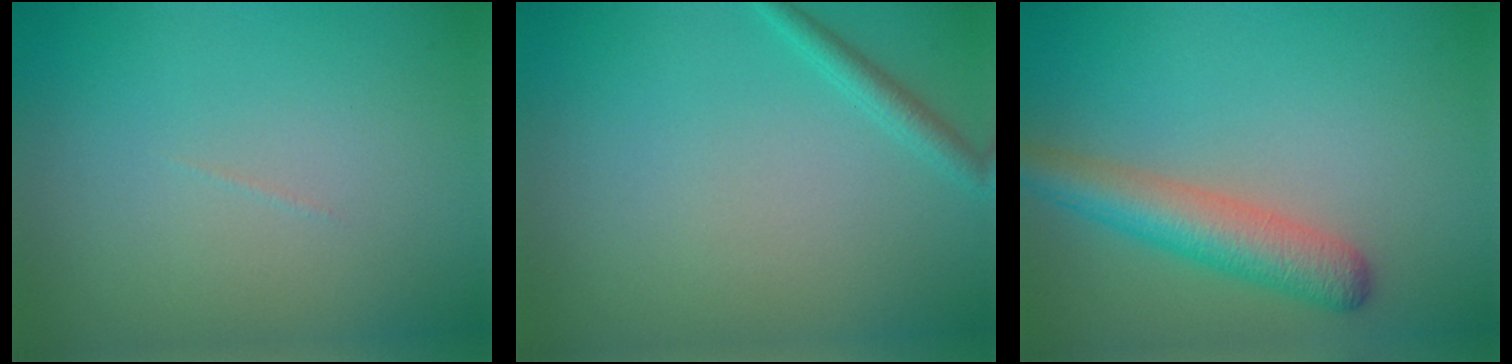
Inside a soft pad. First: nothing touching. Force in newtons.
{"total": 1.4, "press": 1.4, "slide": 0.1}
{"total": 4.6, "press": 4.6, "slide": 0.2}